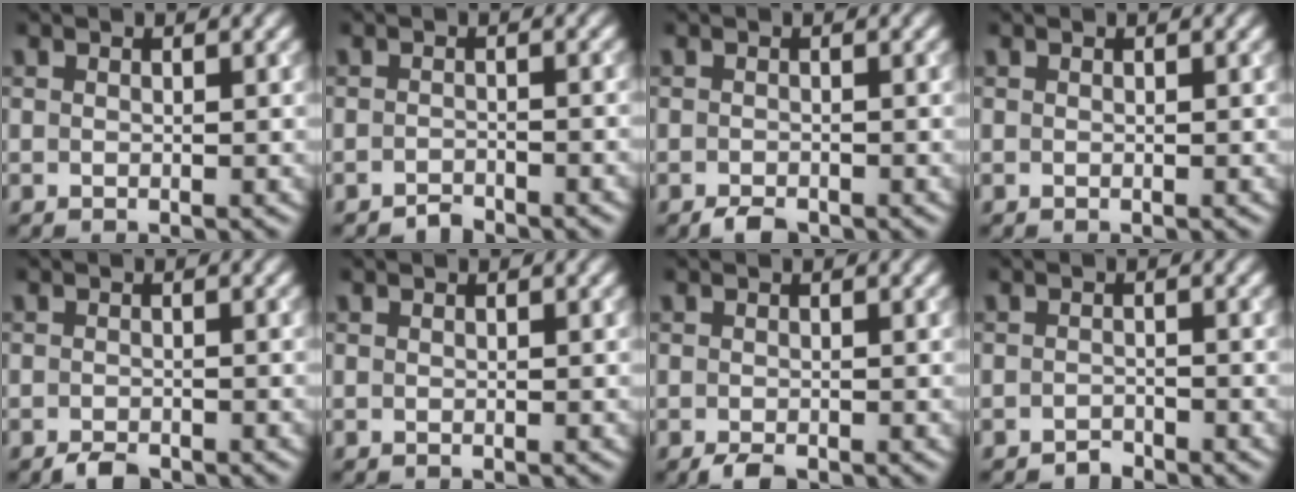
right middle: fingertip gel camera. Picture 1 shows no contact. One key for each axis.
{"total": 1.4, "fx": -1.4, "fy": 0.2, "fz": 0.3, "tx": -0.003, "ty": 0.003, "tz": -0.027}
{"total": 1.3, "fx": -1.1, "fy": 0.4, "fz": 0.5, "tx": -0.010, "ty": -0.002, "tz": -0.020}
{"total": 0.0}
{"total": 1.6, "fx": -1.4, "fy": 0.4, "fz": 0.6, "tx": -0.010, "ty": -0.001, "tz": -0.024}
{"total": 0.0}
{"total": 1.5, "fx": -1.1, "fy": 0.4, "fz": 0.9, "tx": -0.016, "ty": -0.003, "tz": -0.016}
{"total": 1.1, "fx": -1.1, "fy": 0.2, "fz": 0.0, "tx": 0.001, "ty": 0.005, "tz": -0.019}